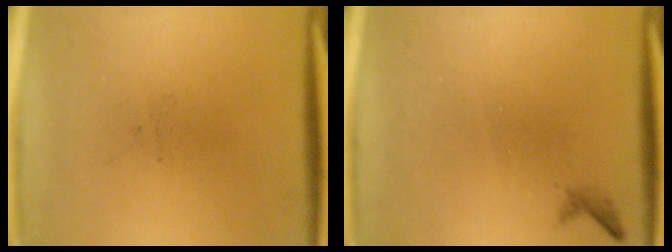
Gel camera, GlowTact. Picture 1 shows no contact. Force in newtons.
{"total": 0.6}